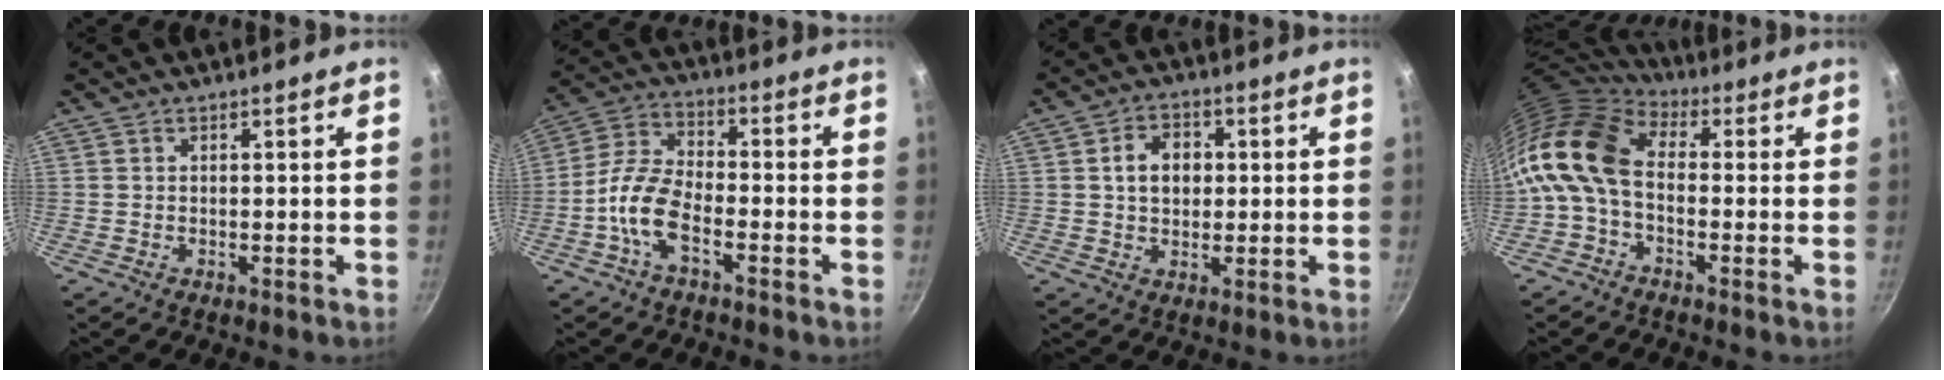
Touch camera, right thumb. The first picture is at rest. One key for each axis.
{"total": 9.7, "fx": -4.1, "fy": 4.5, "fz": 7.6, "tx": -0.152, "ty": 0.036, "tz": -0.094}
{"total": 6.9, "fx": 0.9, "fy": 5.3, "fz": 4.4, "tx": -0.049, "ty": 0.010, "tz": 0.011}
{"total": 12.7, "fx": -1.2, "fy": 8.1, "fz": 9.8, "tx": -0.183, "ty": 0.027, "tz": -0.043}